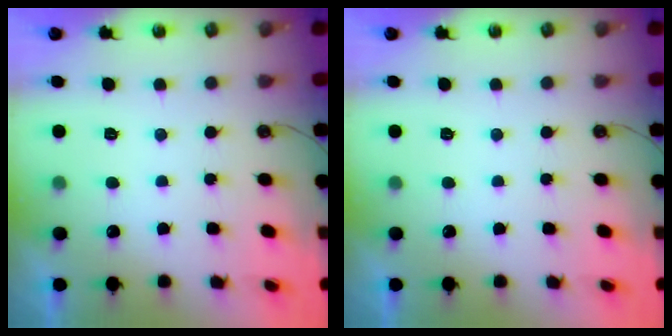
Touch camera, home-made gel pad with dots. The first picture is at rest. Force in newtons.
{"total": 0.0}